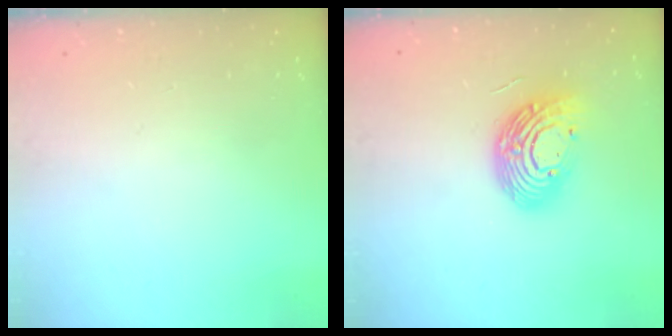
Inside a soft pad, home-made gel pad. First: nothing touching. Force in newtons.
{"total": 14.7, "press": 14.7, "slide": 1.0}